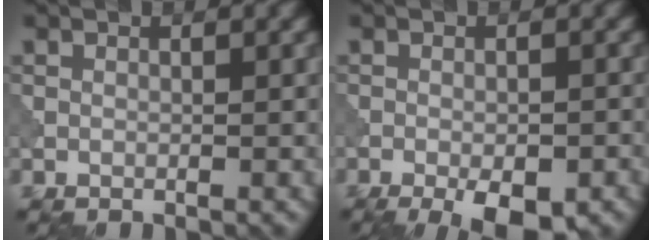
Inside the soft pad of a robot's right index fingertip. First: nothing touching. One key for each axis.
{"total": 5.6, "fx": -3.2, "fy": 1.9, "fz": 4.2, "tx": -0.056, "ty": -0.001, "tz": -0.042}